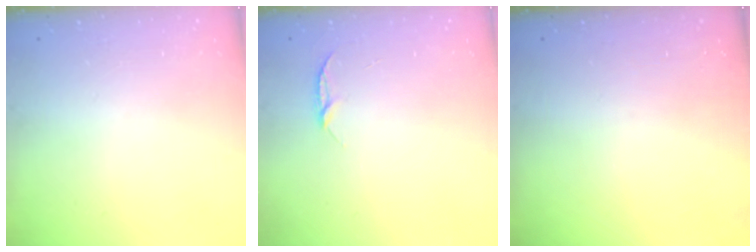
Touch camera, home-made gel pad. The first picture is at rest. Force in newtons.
{"total": 4.4, "press": 4.4, "slide": 0.4}
{"total": 0.0}